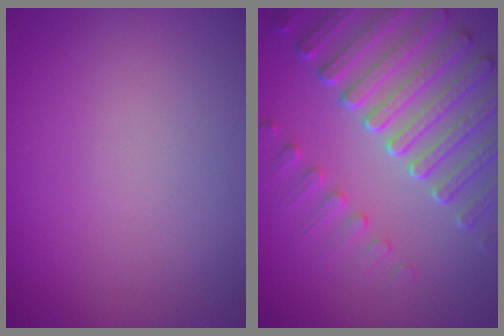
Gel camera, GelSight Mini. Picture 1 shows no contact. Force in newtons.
{"total": 7.4, "press": 5.7, "slide": 4.8}